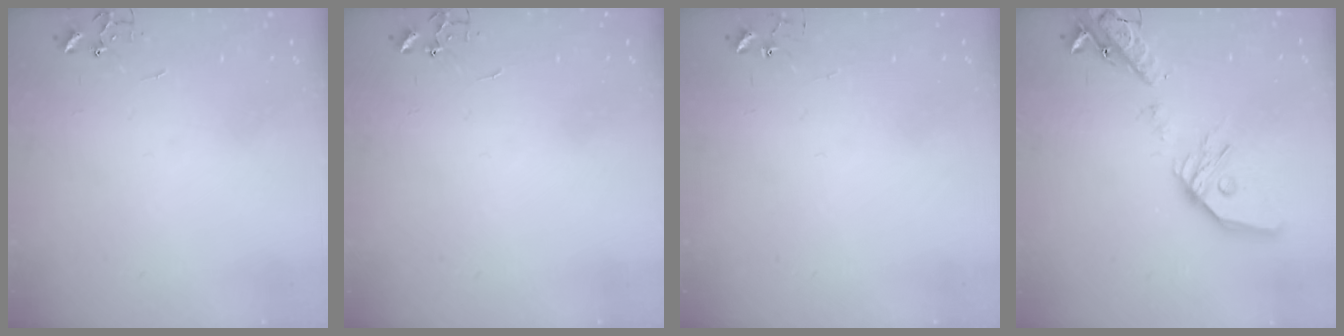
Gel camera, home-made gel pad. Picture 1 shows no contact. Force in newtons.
{"total": 0.0}
{"total": 4.8, "press": 4.8, "slide": 0.2}
{"total": 21.4, "press": 21.2, "slide": 3.5}